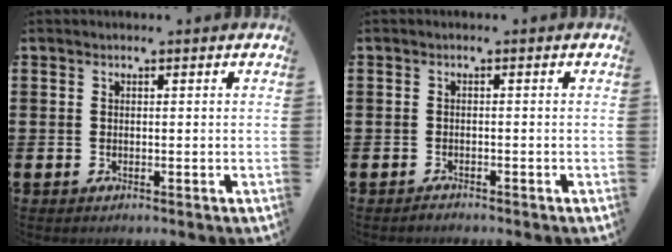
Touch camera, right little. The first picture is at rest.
{"total": 0.7, "force": [-0.7, 0.1, 0.0], "torque": [-0.002, -0.002, -0.015]}